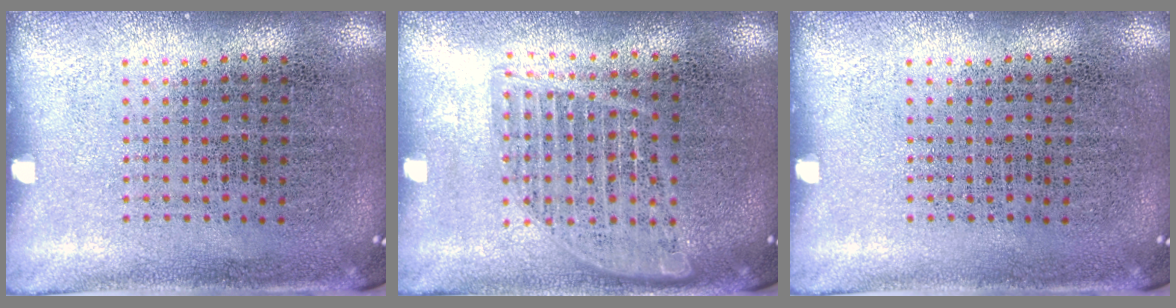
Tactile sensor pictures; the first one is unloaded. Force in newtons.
{"total": 1.5, "press": 1.4, "slide": 0.7}
{"total": 0.0}